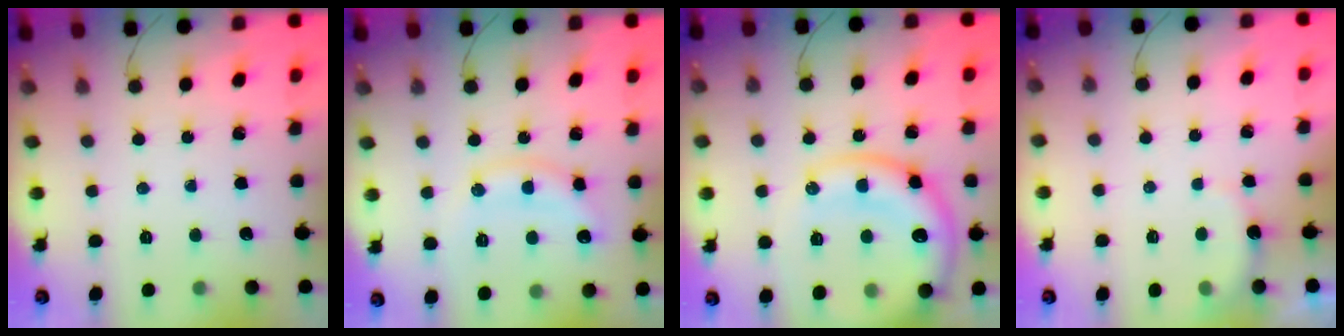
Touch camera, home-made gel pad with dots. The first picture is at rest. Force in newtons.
{"total": 12.5, "press": 12.5, "slide": 0.4}
{"total": 18.3, "press": 18.1, "slide": 2.7}
{"total": 3.0, "press": 2.9, "slide": 0.7}